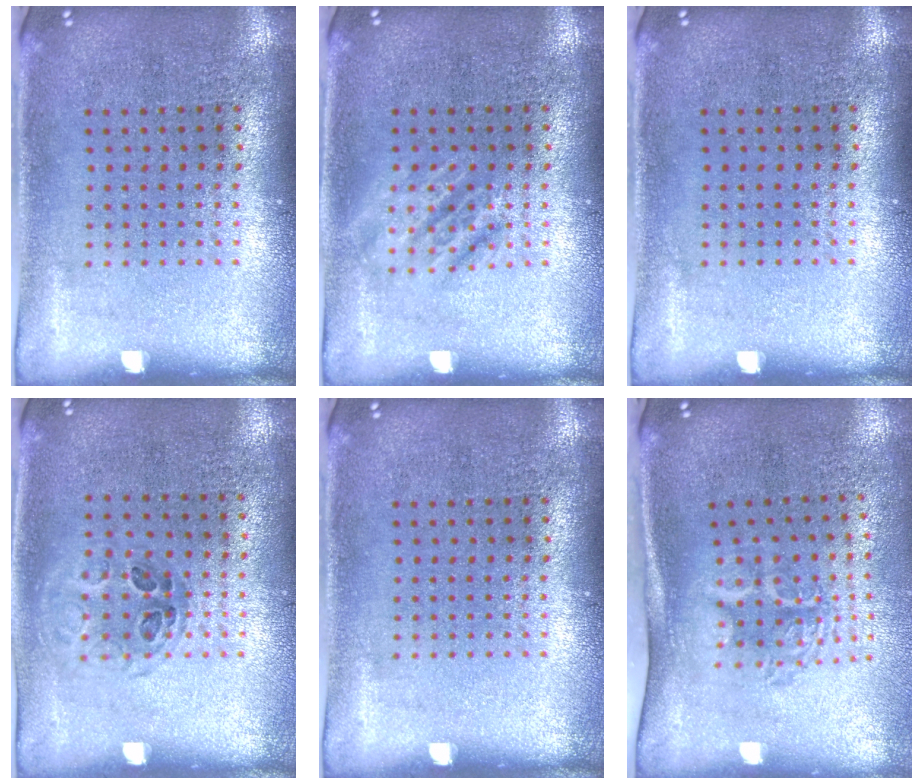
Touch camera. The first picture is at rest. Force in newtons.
{"total": 1.9, "press": 1.9, "slide": 0.3}
{"total": 0.0}
{"total": 0.9, "press": 0.7, "slide": 0.5}
{"total": 0.0}
{"total": 1.8, "press": 1.3, "slide": 1.3}